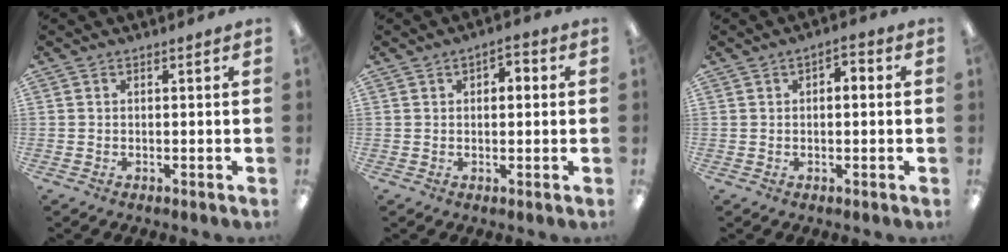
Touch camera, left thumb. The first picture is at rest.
{"total": 2.4, "force": [0.0, 1.8, 1.6], "torque": [-0.013, 0.004, -0.006]}
{"total": 2.6, "force": [-0.6, 1.7, 1.8], "torque": [-0.023, 0.008, -0.015]}